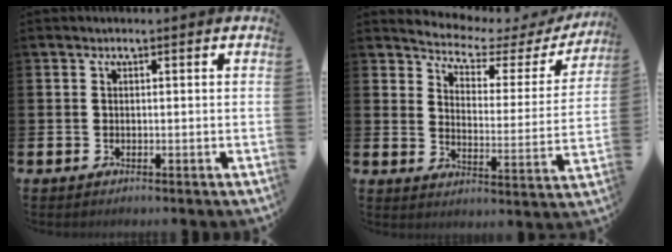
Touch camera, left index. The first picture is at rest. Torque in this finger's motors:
{"motor_torque": [1.11, -1.03, 0.05, 0.00]}